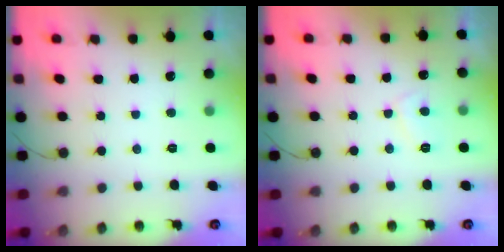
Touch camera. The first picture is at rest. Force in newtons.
{"total": 3.3, "press": 3.2, "slide": 0.7}